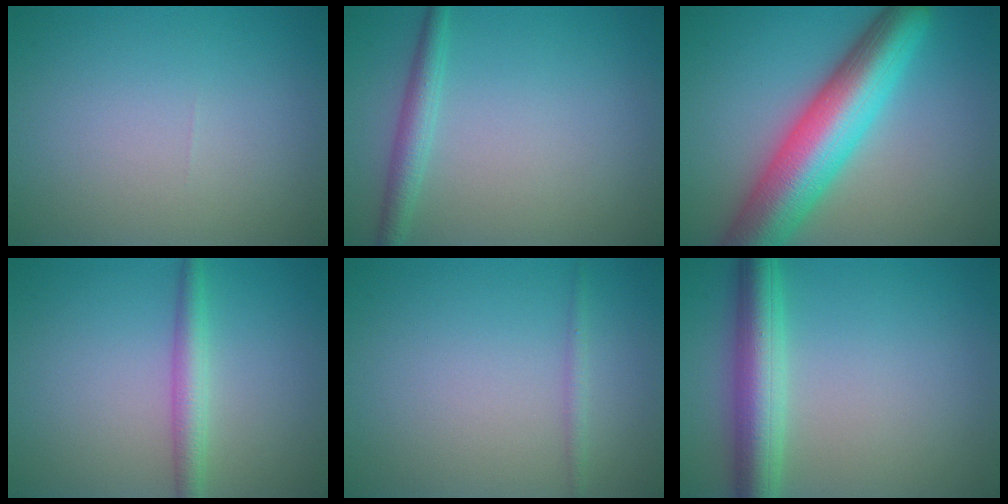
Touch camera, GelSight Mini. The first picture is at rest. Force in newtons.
{"total": 2.3, "press": 2.2, "slide": 0.1}
{"total": 10.5, "press": 10.5, "slide": 0.2}
{"total": 2.6, "press": 2.6, "slide": 0.1}
{"total": 0.9, "press": 0.9, "slide": 0.1}
{"total": 5.5, "press": 5.5, "slide": 0.2}